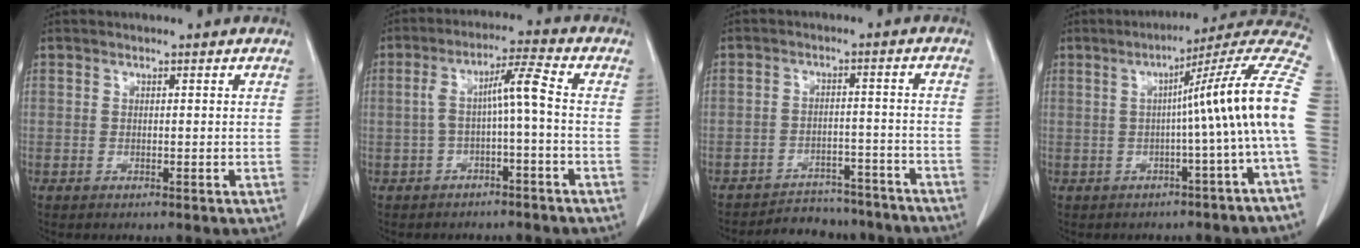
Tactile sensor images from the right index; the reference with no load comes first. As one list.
[{"total": 5.9, "force": [-0.7, 0.0, 5.9], "torque": [-0.109, 0.029, -0.009]}, {"total": 11.8, "force": [-11.0, 4.0, 1.5], "torque": [-0.011, 0.020, -0.136]}, {"total": 14.3, "force": [-0.4, -2.2, 14.1], "torque": [-0.165, 0.031, -0.017]}]